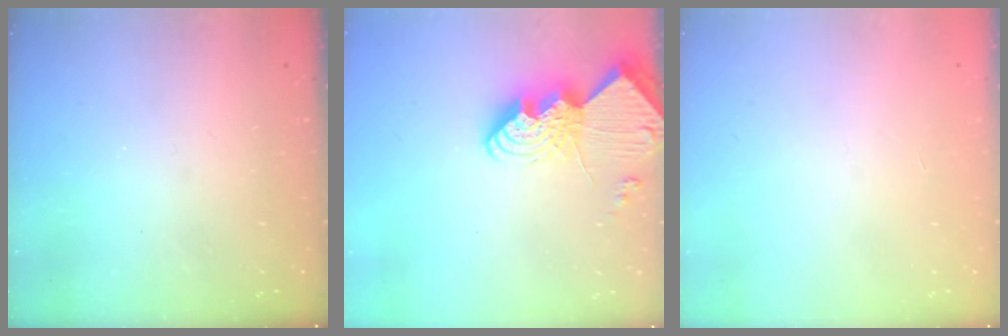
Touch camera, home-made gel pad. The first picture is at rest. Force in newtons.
{"total": 18.8, "press": 18.7, "slide": 1.7}
{"total": 0.0}